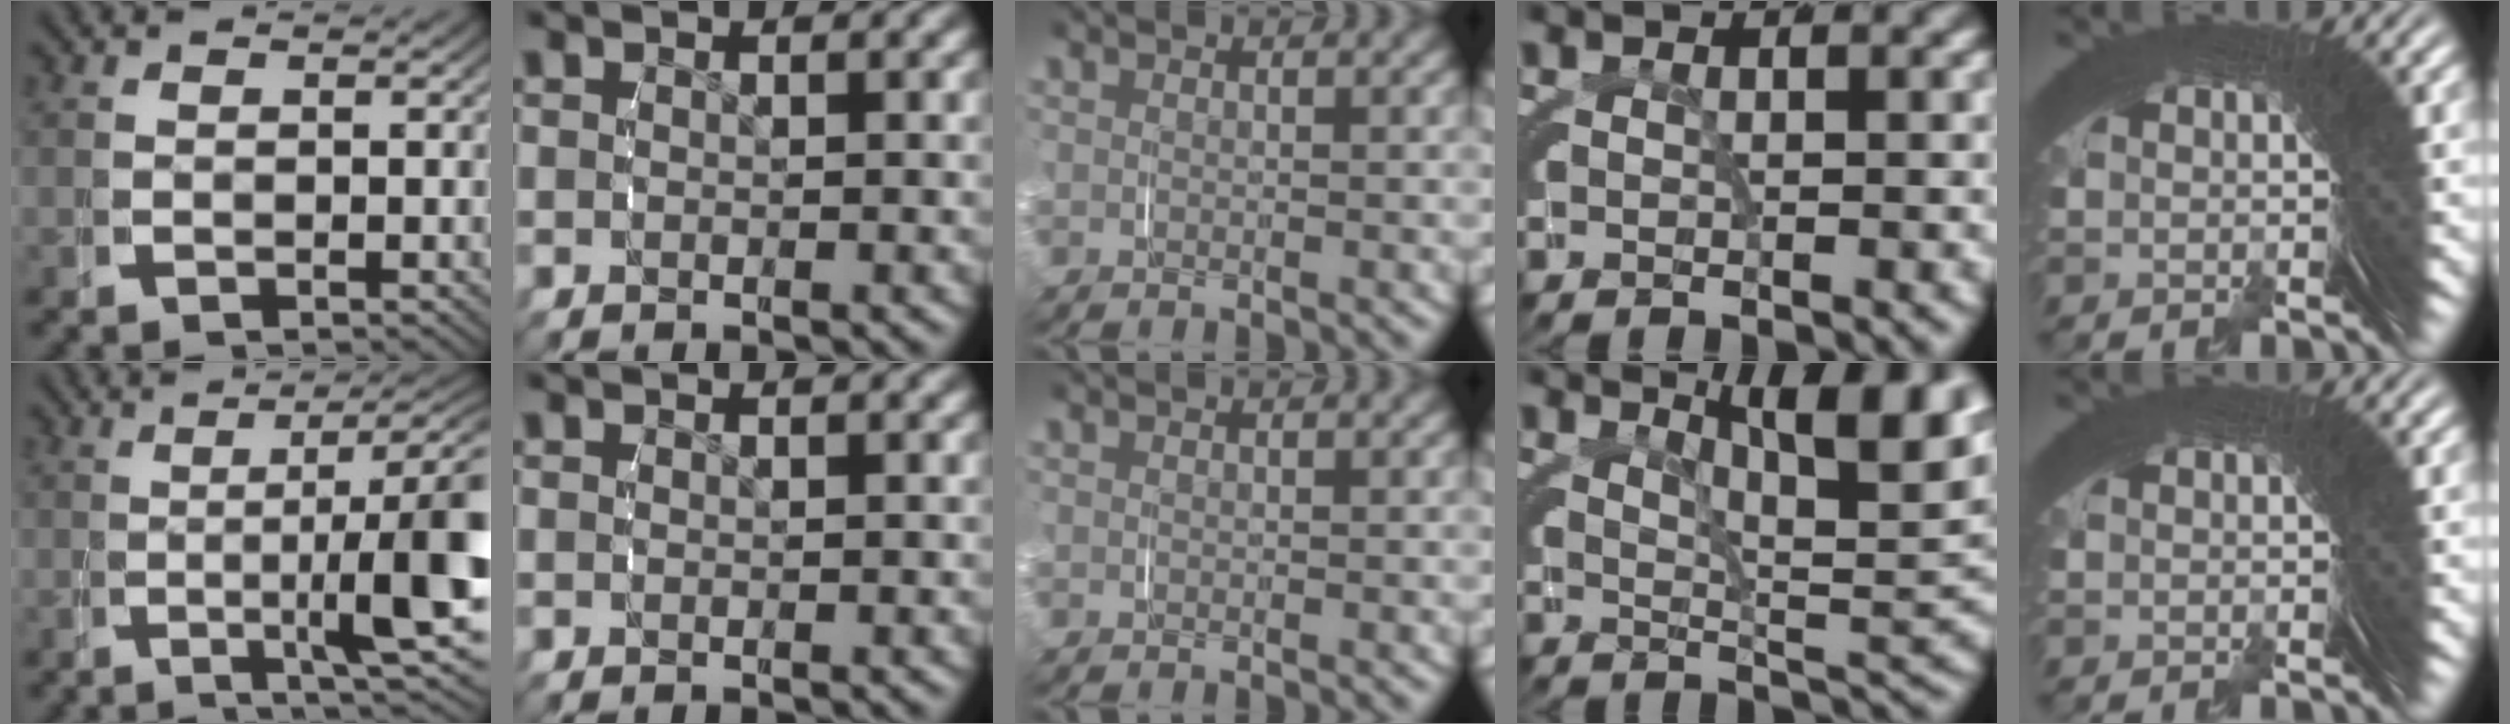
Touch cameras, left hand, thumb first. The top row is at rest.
{"thumb": {"total": 9.8, "force": [0.7, 2.8, 9.3], "torque": [-0.126, 0.001, 0.000]}, "ring": {"total": 9.2, "force": [4.3, 2.6, 7.7], "torque": [-0.074, 0.017, 0.055]}}